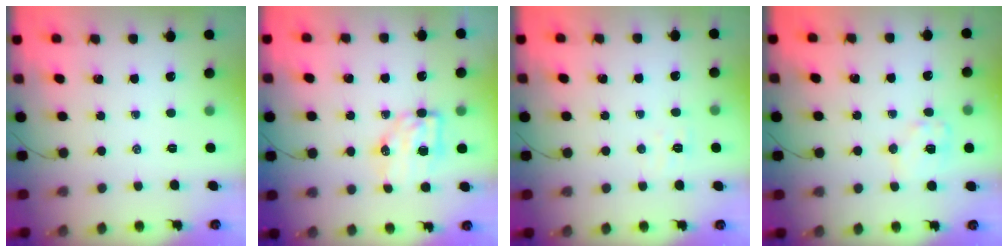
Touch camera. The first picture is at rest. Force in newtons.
{"total": 7.8, "press": 7.8, "slide": 1.0}
{"total": 4.7, "press": 4.5, "slide": 1.1}
{"total": 8.1, "press": 8.0, "slide": 1.0}